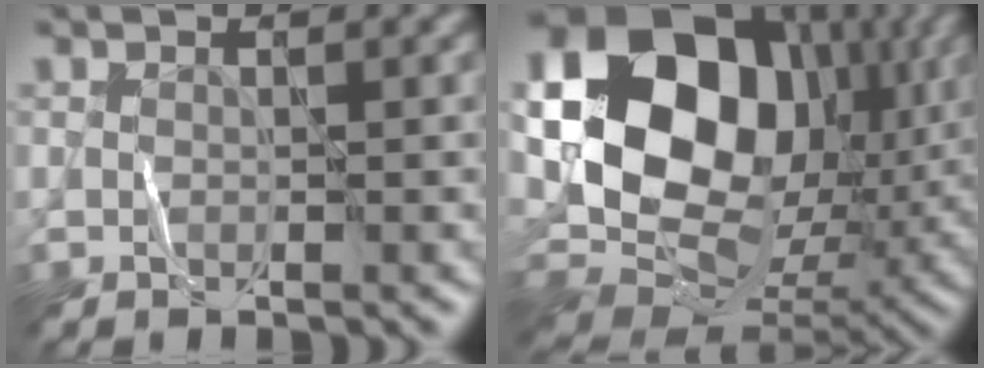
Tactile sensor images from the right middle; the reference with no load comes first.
{"total": 19.1, "force": [4.8, 14.5, 11.5], "torque": [-0.226, 0.007, 0.101]}